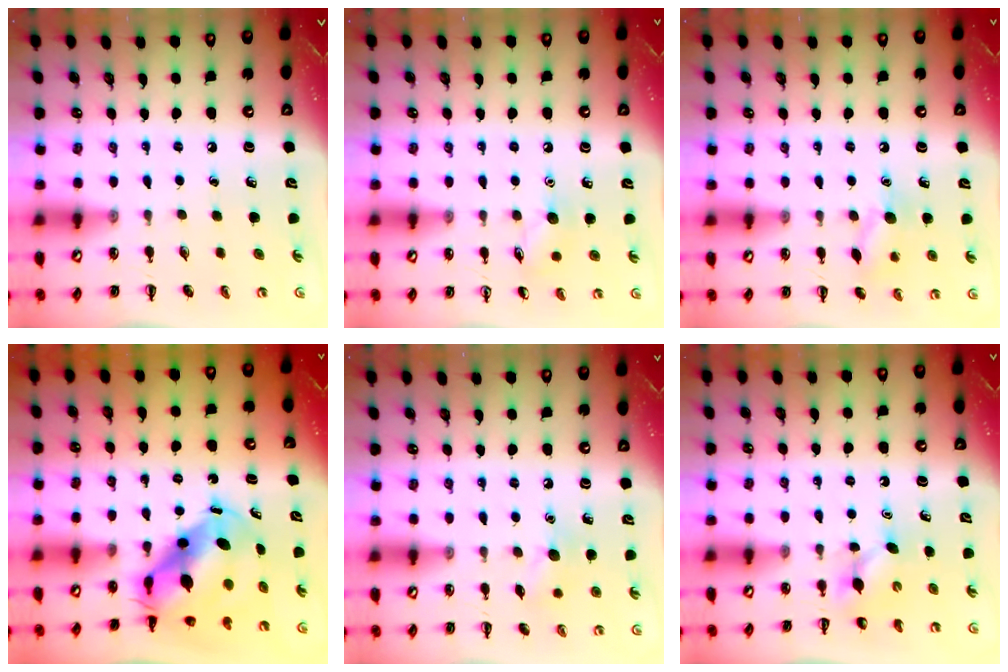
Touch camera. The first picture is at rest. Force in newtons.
{"total": 6.1, "press": 5.9, "slide": 1.4}
{"total": 9.4, "press": 9.3, "slide": 1.5}
{"total": 8.2, "press": 8.0, "slide": 1.9}
{"total": 8.2, "press": 8.0, "slide": 1.9}
{"total": 3.8, "press": 3.6, "slide": 1.2}